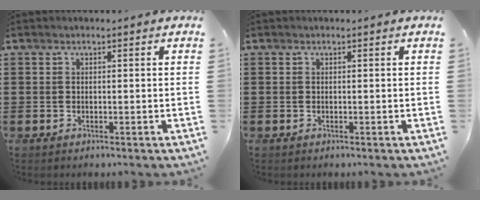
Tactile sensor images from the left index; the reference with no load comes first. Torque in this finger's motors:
{"motor_torque": [0.00, 0.00, 0.00, 0.00]}